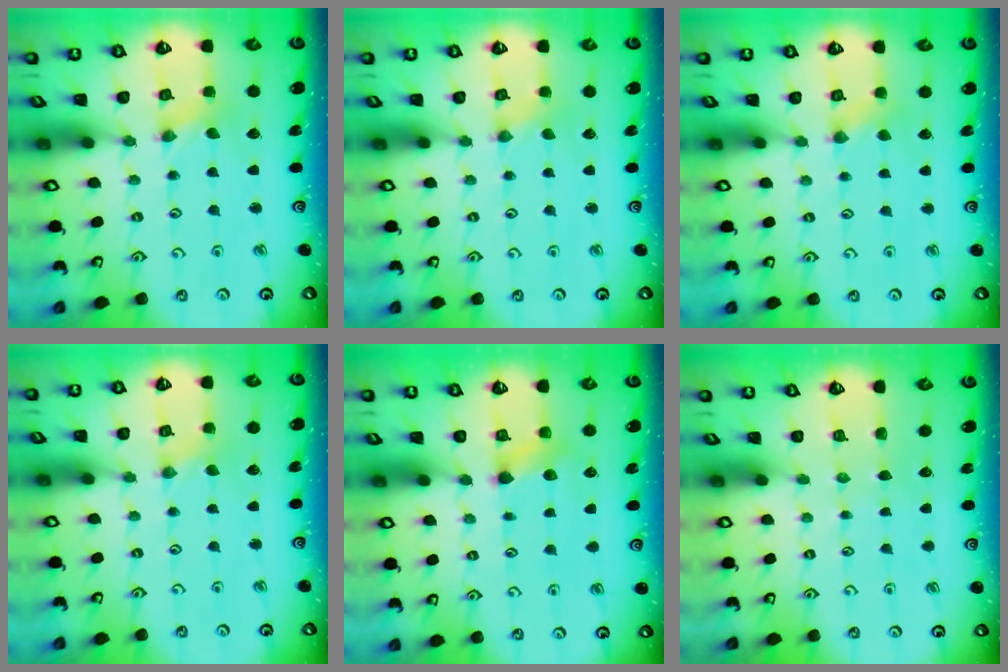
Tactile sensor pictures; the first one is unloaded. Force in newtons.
{"total": 0.0}
{"total": 2.0, "press": 2.0, "slide": 0.5}
{"total": 0.0}
{"total": 4.8, "press": 4.7, "slide": 0.9}
{"total": 0.0}